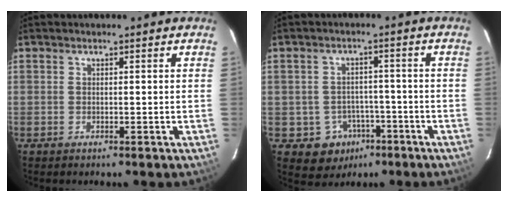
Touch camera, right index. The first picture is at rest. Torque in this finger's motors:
{"motor_torque": [0.09, -0.15, -0.28, -0.18]}